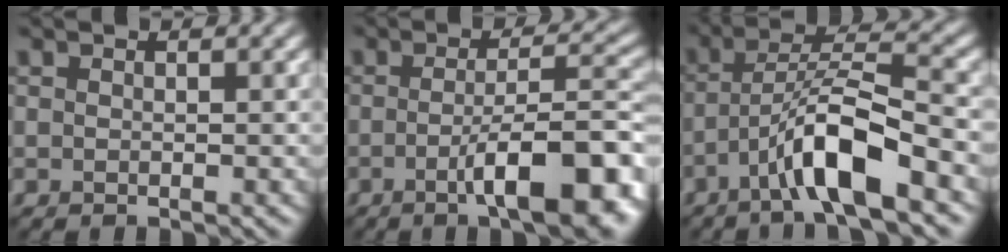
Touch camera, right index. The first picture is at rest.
{"total": 10.5, "force": [-4.3, 2.8, 9.2], "torque": [-0.120, 0.005, -0.062]}
{"total": 6.9, "force": [-3.5, 1.3, 5.8], "torque": [-0.105, 0.017, -0.065]}